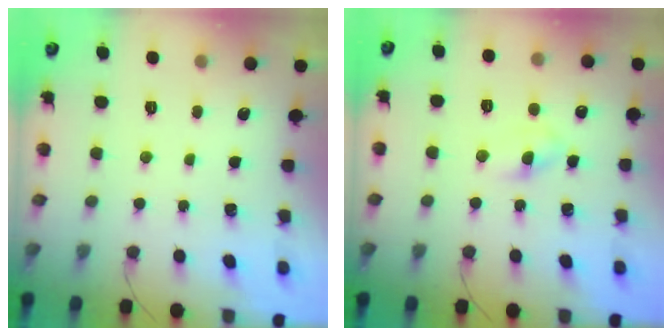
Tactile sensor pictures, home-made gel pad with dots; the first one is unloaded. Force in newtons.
{"total": 2.7, "press": 2.5, "slide": 1.1}